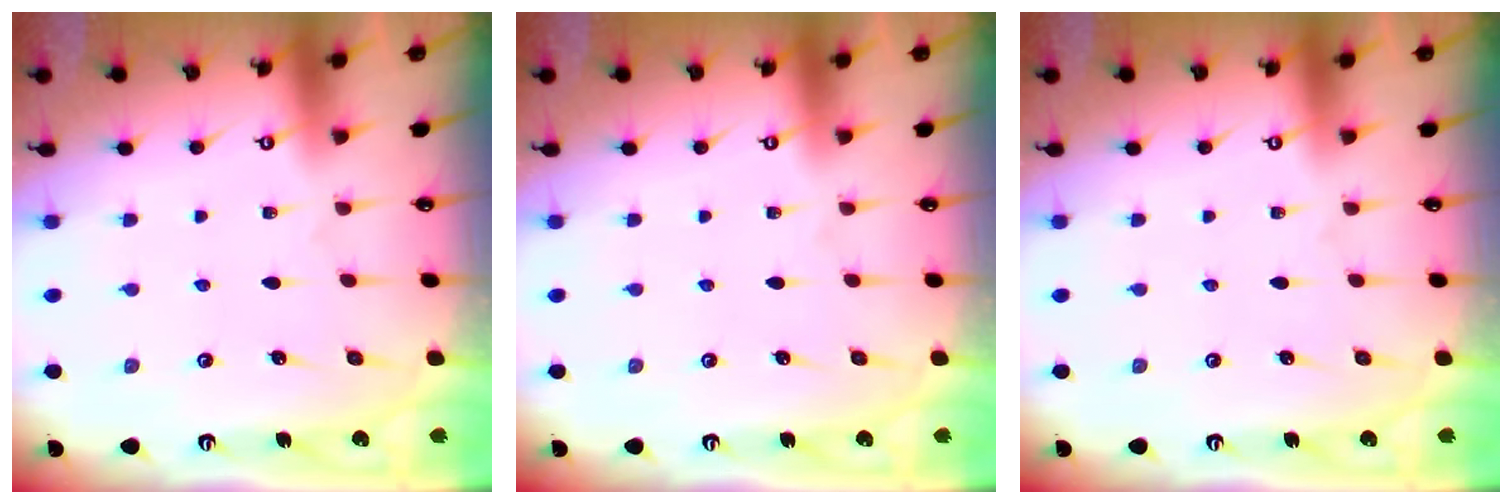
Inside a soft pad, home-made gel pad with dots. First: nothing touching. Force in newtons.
{"total": 0.0}
{"total": 0.0}